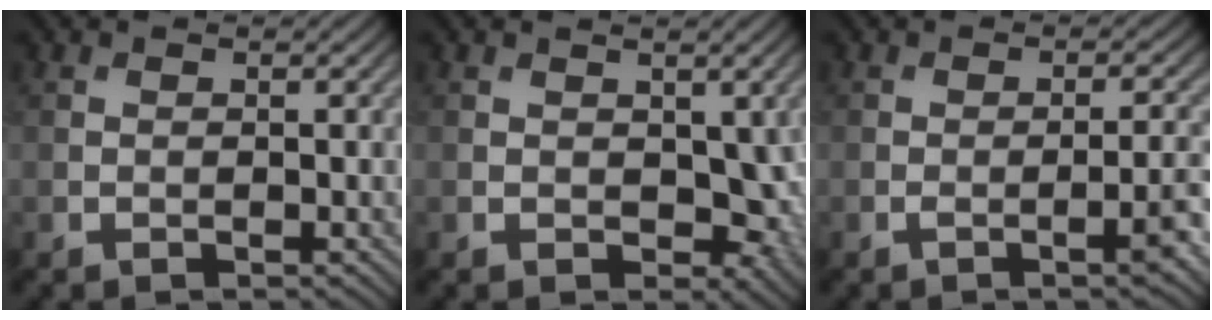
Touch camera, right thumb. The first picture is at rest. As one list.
[{"total": 3.7, "force": [0.2, 2.4, 2.8], "torque": [-0.042, -0.012, 0.009]}, {"total": 3.7, "force": [-1.2, 0.9, 3.4], "torque": [-0.047, 0.006, -0.022]}]